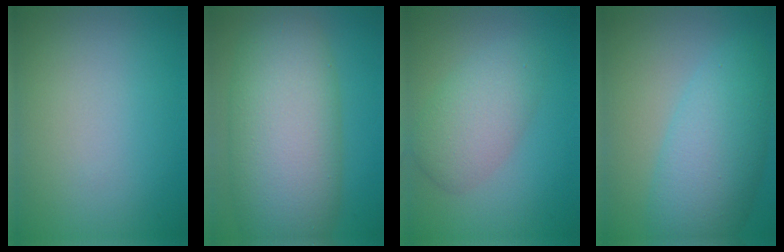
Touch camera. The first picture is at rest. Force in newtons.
{"total": 11.7, "press": 11.7, "slide": 0.6}
{"total": 4.1, "press": 4.1, "slide": 0.2}
{"total": 7.2, "press": 7.2, "slide": 0.3}